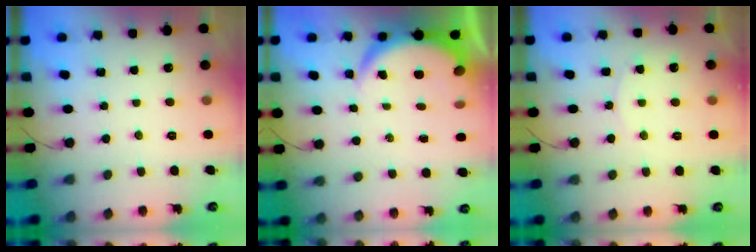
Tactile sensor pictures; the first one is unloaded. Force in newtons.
{"total": 4.7, "press": 4.7, "slide": 0.3}
{"total": 6.7, "press": 6.7, "slide": 0.6}